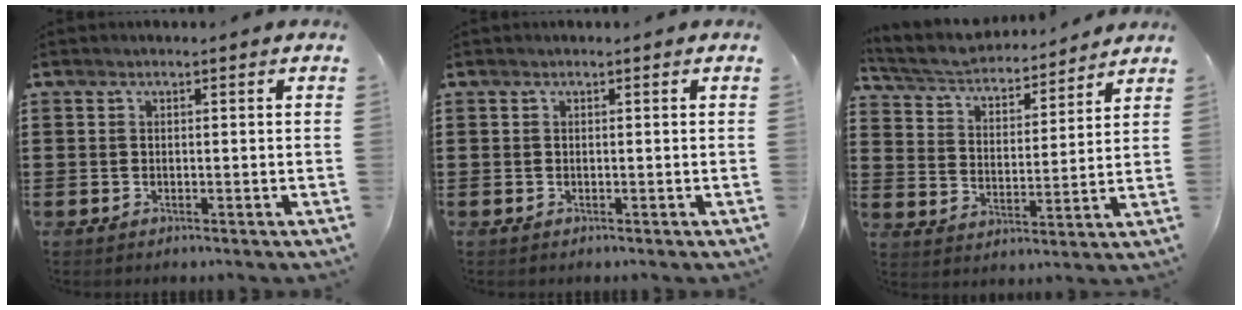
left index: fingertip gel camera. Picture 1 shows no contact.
{"total": 0.0}
{"total": 4.4, "force": [4.2, 0.7, 1.0], "torque": [-0.044, -0.031, 0.067]}